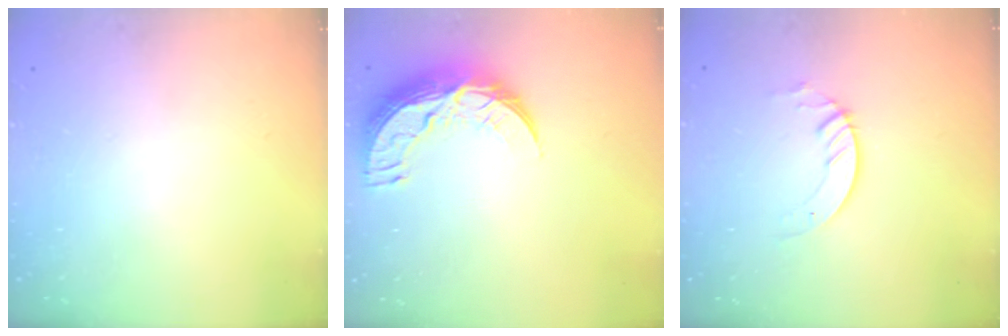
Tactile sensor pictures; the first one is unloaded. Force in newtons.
{"total": 11.9, "press": 11.9, "slide": 0.8}
{"total": 3.6, "press": 3.6, "slide": 0.3}